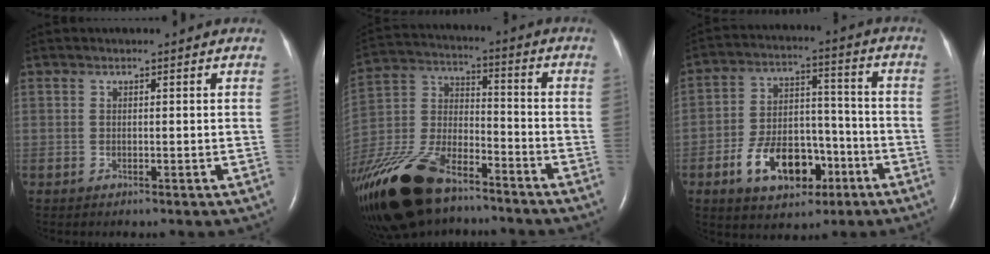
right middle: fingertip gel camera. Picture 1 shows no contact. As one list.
[{"total": 24.4, "force": [-17.0, 10.0, 14.4], "torque": [-0.373, -0.030, -0.313]}, {"total": 12.4, "force": [-5.8, 7.1, 8.3], "torque": [-0.157, 0.022, -0.089]}]